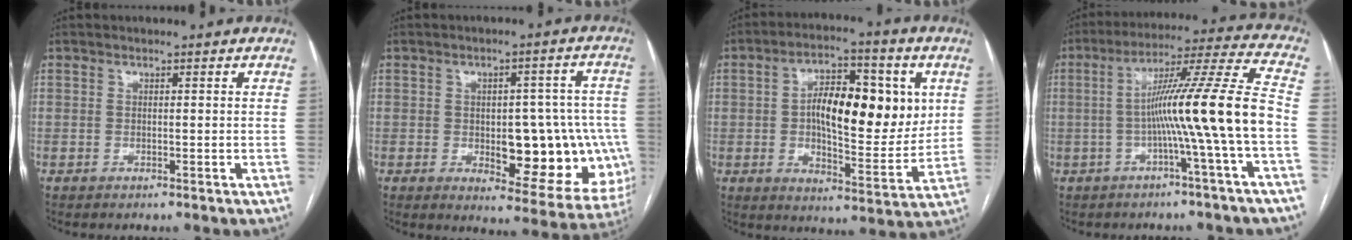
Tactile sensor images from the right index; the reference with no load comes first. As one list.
[{"total": 16.7, "force": [-2.8, 7.2, 14.8], "torque": [-0.129, 0.024, -0.010]}, {"total": 16.0, "force": [2.6, 6.4, 14.5], "torque": [-0.220, 0.018, 0.043]}, {"total": 14.0, "force": [-2.9, -2.4, 13.5], "torque": [-0.215, 0.019, -0.053]}]